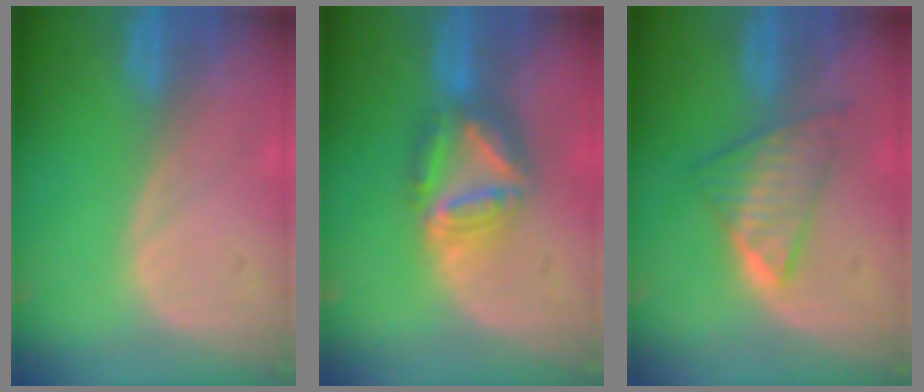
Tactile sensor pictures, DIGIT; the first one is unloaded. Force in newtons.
{"total": 7.5, "press": 6.5, "slide": 3.9}
{"total": 5.9, "press": 5.9, "slide": 0.7}